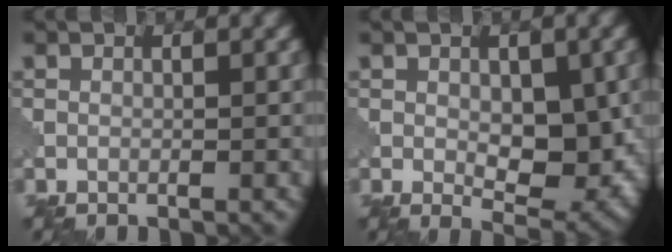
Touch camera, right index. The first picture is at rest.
{"total": 5.7, "force": [-0.2, 3.1, 4.8], "torque": [-0.075, -0.012, 0.004]}